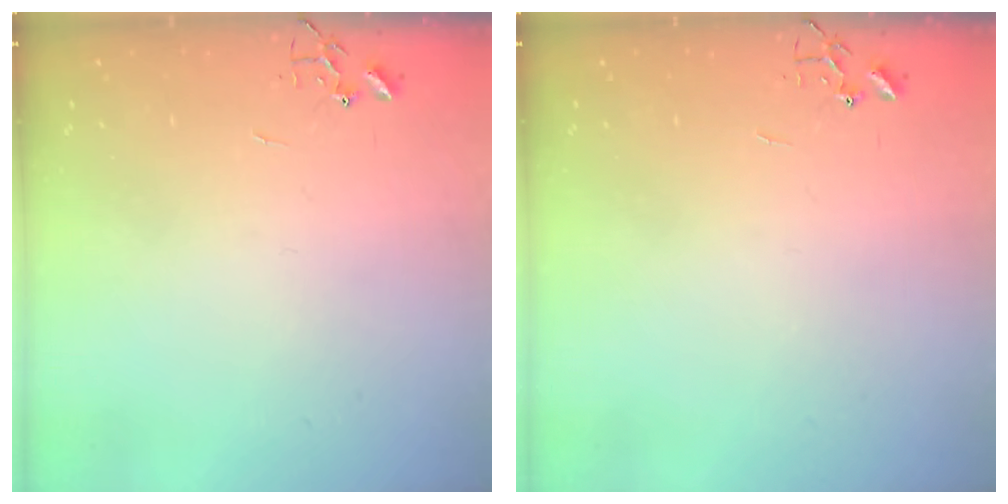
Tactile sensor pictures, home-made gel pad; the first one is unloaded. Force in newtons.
{"total": 0.0}